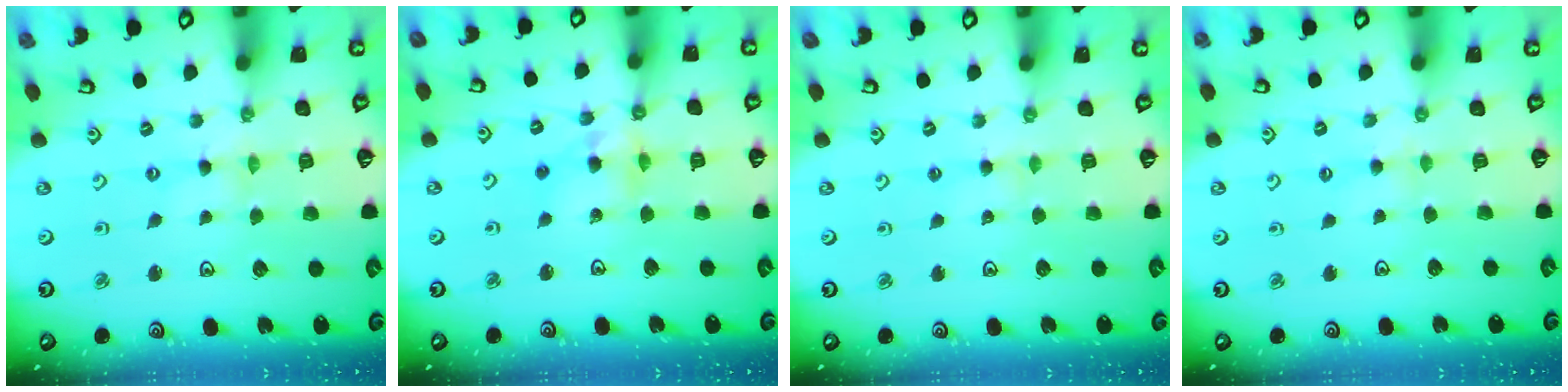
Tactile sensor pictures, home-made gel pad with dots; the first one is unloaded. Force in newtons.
{"total": 9.6, "press": 9.5, "slide": 0.9}
{"total": 1.8, "press": 1.8, "slide": 0.2}
{"total": 1.9, "press": 1.8, "slide": 0.4}